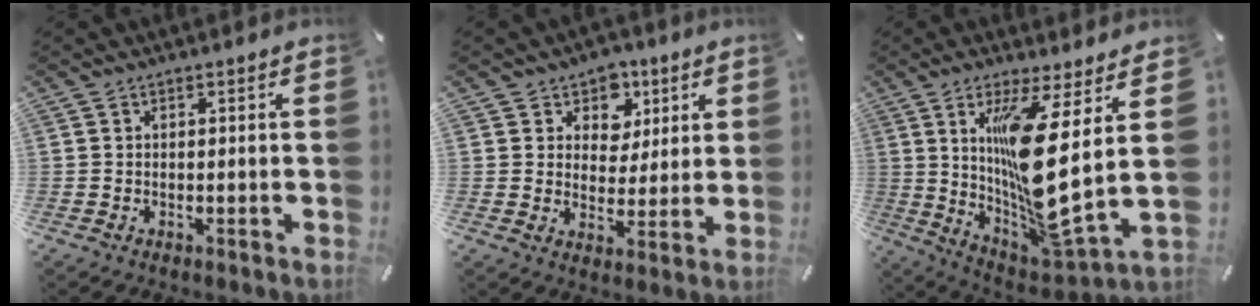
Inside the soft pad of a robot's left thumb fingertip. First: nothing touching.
{"total": 7.7, "force": [3.4, 6.8, 1.5], "torque": [-0.015, -0.029, 0.056]}
{"total": 18.3, "force": [5.2, 3.5, 17.2], "torque": [-0.322, -0.065, 0.076]}